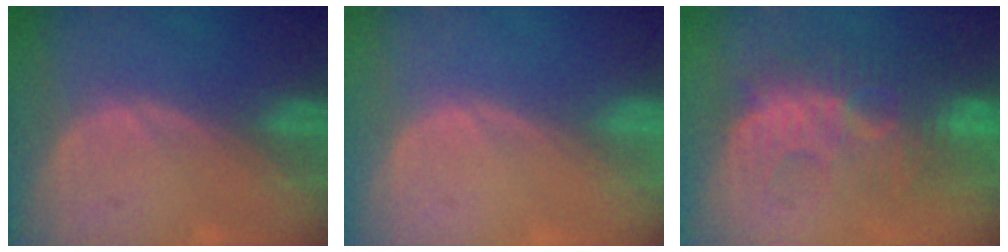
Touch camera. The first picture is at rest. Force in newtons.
{"total": 0.0}
{"total": 9.0, "press": 8.9, "slide": 1.6}